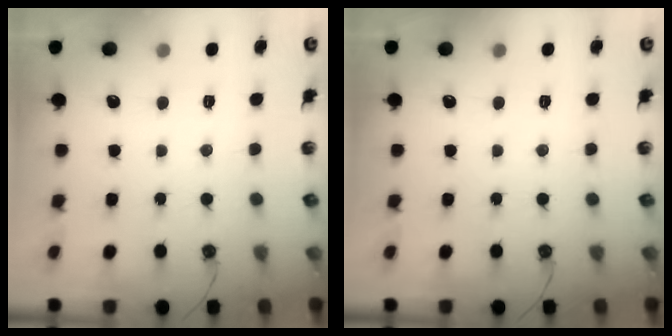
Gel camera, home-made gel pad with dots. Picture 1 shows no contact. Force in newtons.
{"total": 0.0}